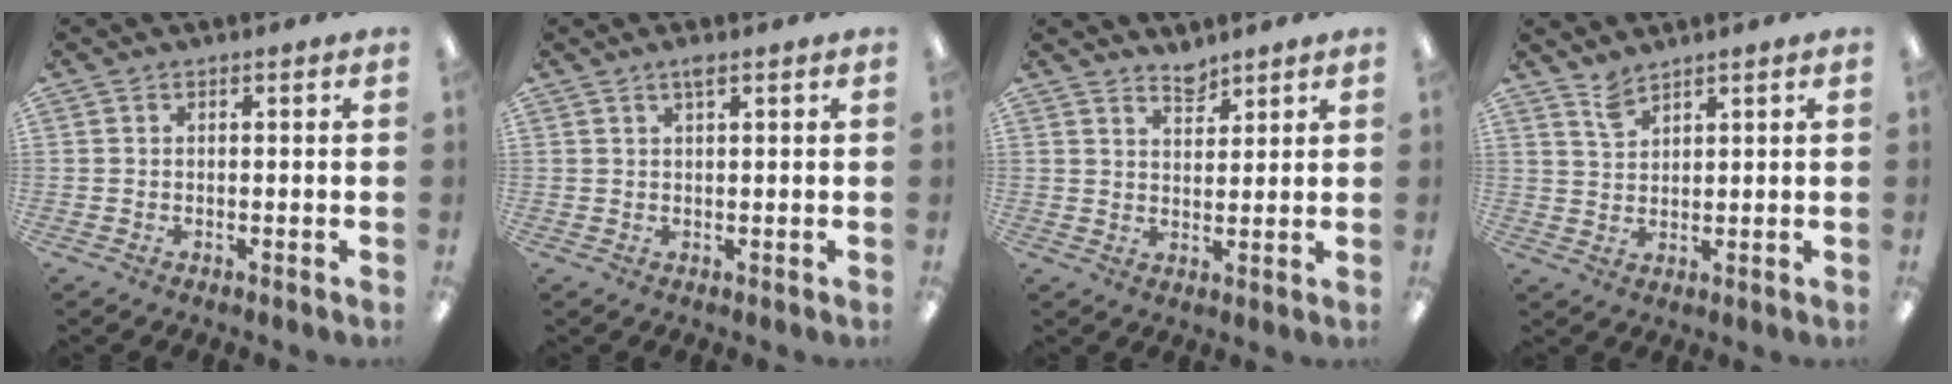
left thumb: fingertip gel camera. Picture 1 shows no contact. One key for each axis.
{"total": 2.0, "fx": 1.5, "fy": 0.4, "fz": 1.3, "tx": -0.022, "ty": -0.001, "tz": 0.025}
{"total": 4.1, "fx": 3.8, "fy": 1.2, "fz": 0.8, "tx": -0.005, "ty": -0.028, "tz": 0.068}
{"total": 4.0, "fx": 3.4, "fy": 1.3, "fz": 1.5, "tx": -0.037, "ty": -0.012, "tz": 0.065}